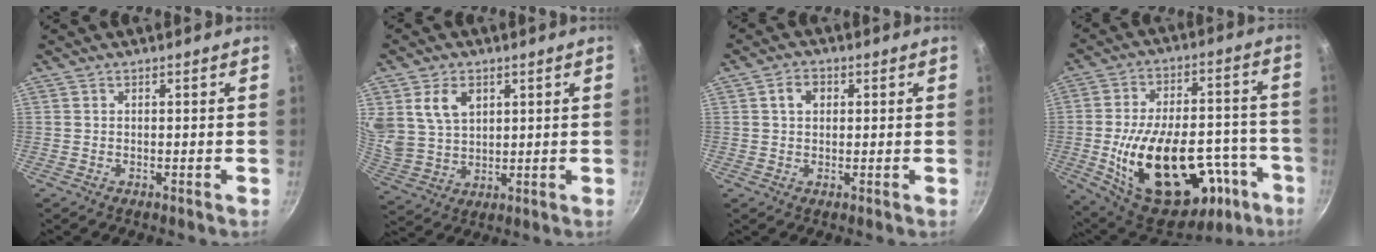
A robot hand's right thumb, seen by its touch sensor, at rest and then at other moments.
{"total": 9.3, "force": [3.6, 6.6, 5.5], "torque": [-0.087, -0.018, 0.080]}
{"total": 3.6, "force": [0.9, 2.7, 2.2], "torque": [-0.024, 0.006, 0.011]}
{"total": 31.8, "force": [-11.2, 17.4, 24.1], "torque": [-0.350, 0.045, -0.142]}